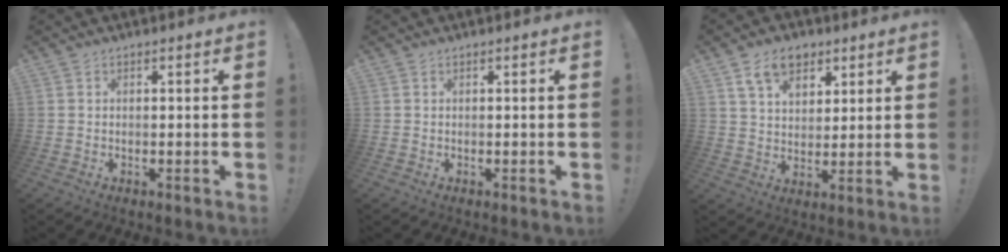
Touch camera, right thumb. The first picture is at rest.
{"total": 0.0}
{"total": 10.2, "force": [5.8, 6.8, 4.9], "torque": [-0.084, -0.016, 0.110]}